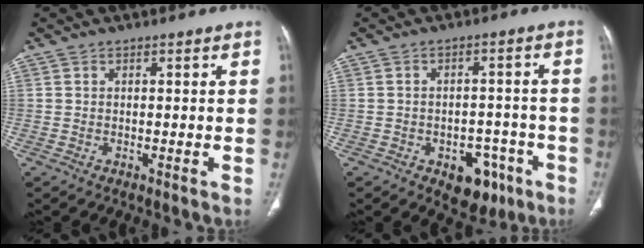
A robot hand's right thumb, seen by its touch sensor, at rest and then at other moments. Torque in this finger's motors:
{"motor_torque": [4.36, 0.47, 0.57, -0.98, 0.00]}